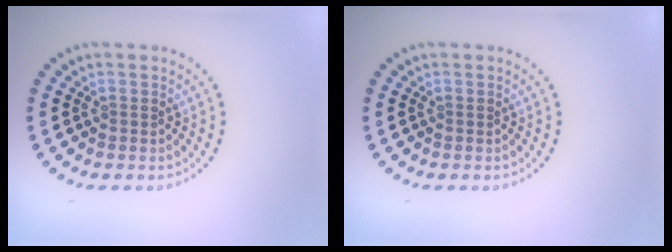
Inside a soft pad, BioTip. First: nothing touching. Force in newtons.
{"total": 0.0}